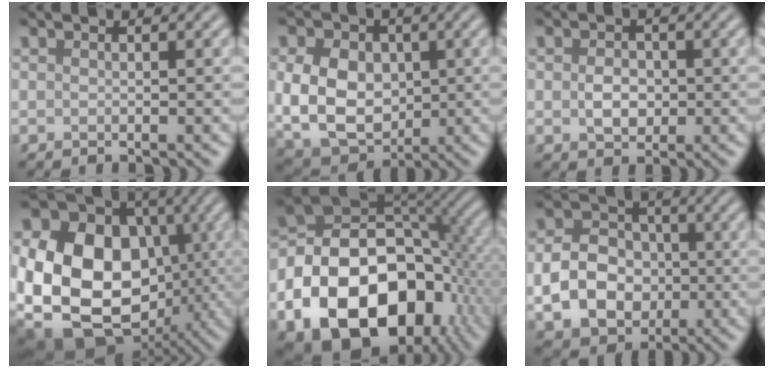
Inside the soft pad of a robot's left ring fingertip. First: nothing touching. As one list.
[{"total": 8.8, "force": [0.4, 6.7, 5.7], "torque": [-0.110, -0.007, 0.005]}, {"total": 2.5, "force": [-0.1, 1.9, 1.7], "torque": [-0.031, -0.002, -0.004]}, {"total": 19.4, "force": [-2.9, 15.9, 10.7], "torque": [-0.199, 0.000, -0.085]}, {"total": 18.4, "force": [-6.3, 12.4, 12.0], "torque": [-0.218, -0.020, -0.107]}, {"total": 7.0, "force": [-1.1, 5.5, 4.1], "torque": [-0.081, -0.003, -0.022]}]